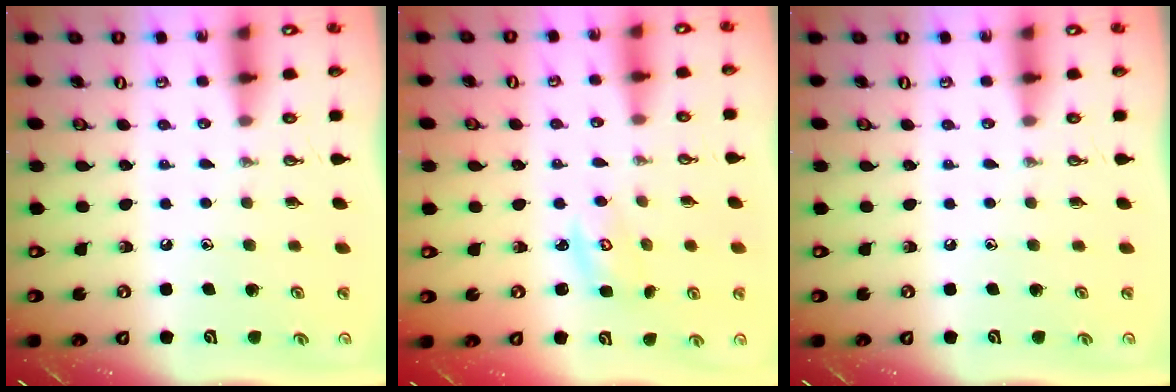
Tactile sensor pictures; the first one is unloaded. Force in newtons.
{"total": 2.8, "press": 2.8, "slide": 0.3}
{"total": 0.0}